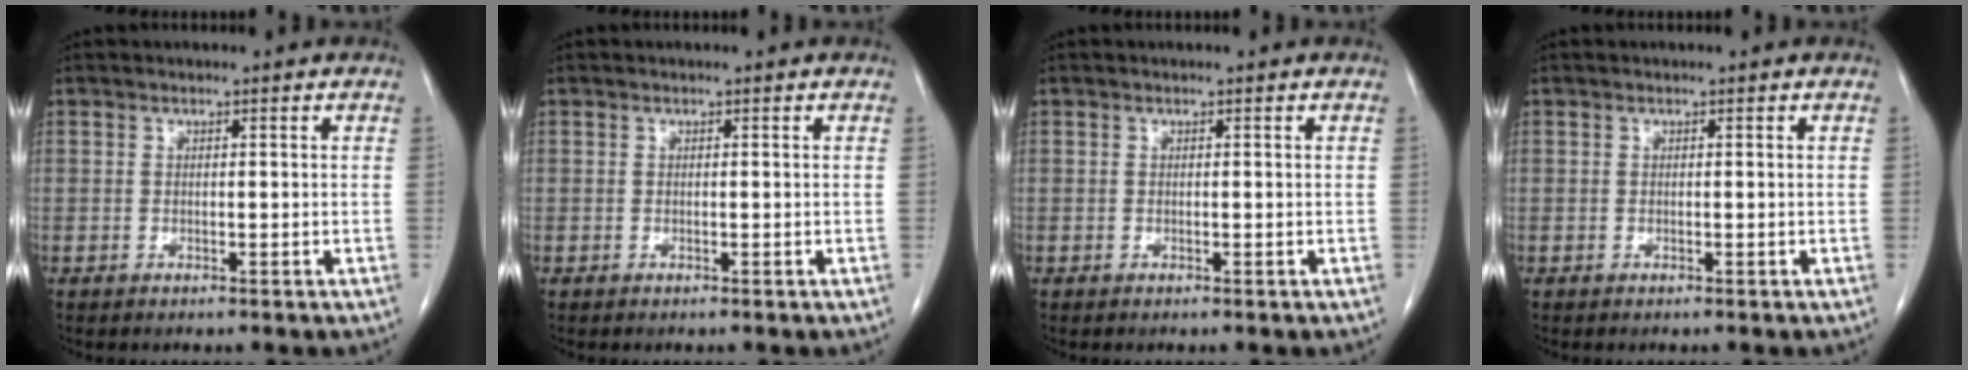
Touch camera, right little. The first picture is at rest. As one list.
[{"total": 0.0}, {"total": 0.0}, {"total": 0.0}]